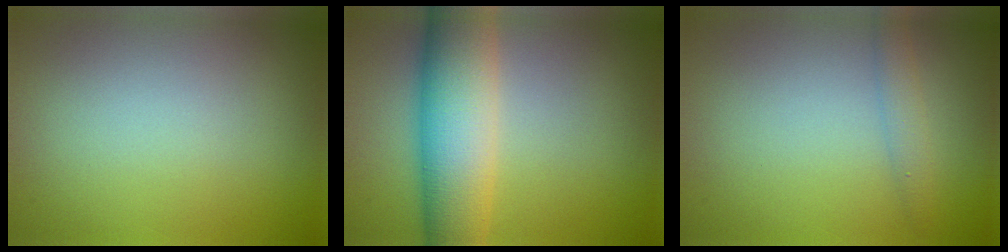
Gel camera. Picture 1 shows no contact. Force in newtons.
{"total": 9.0, "press": 9.0, "slide": 0.2}
{"total": 1.7, "press": 1.7, "slide": 0.1}